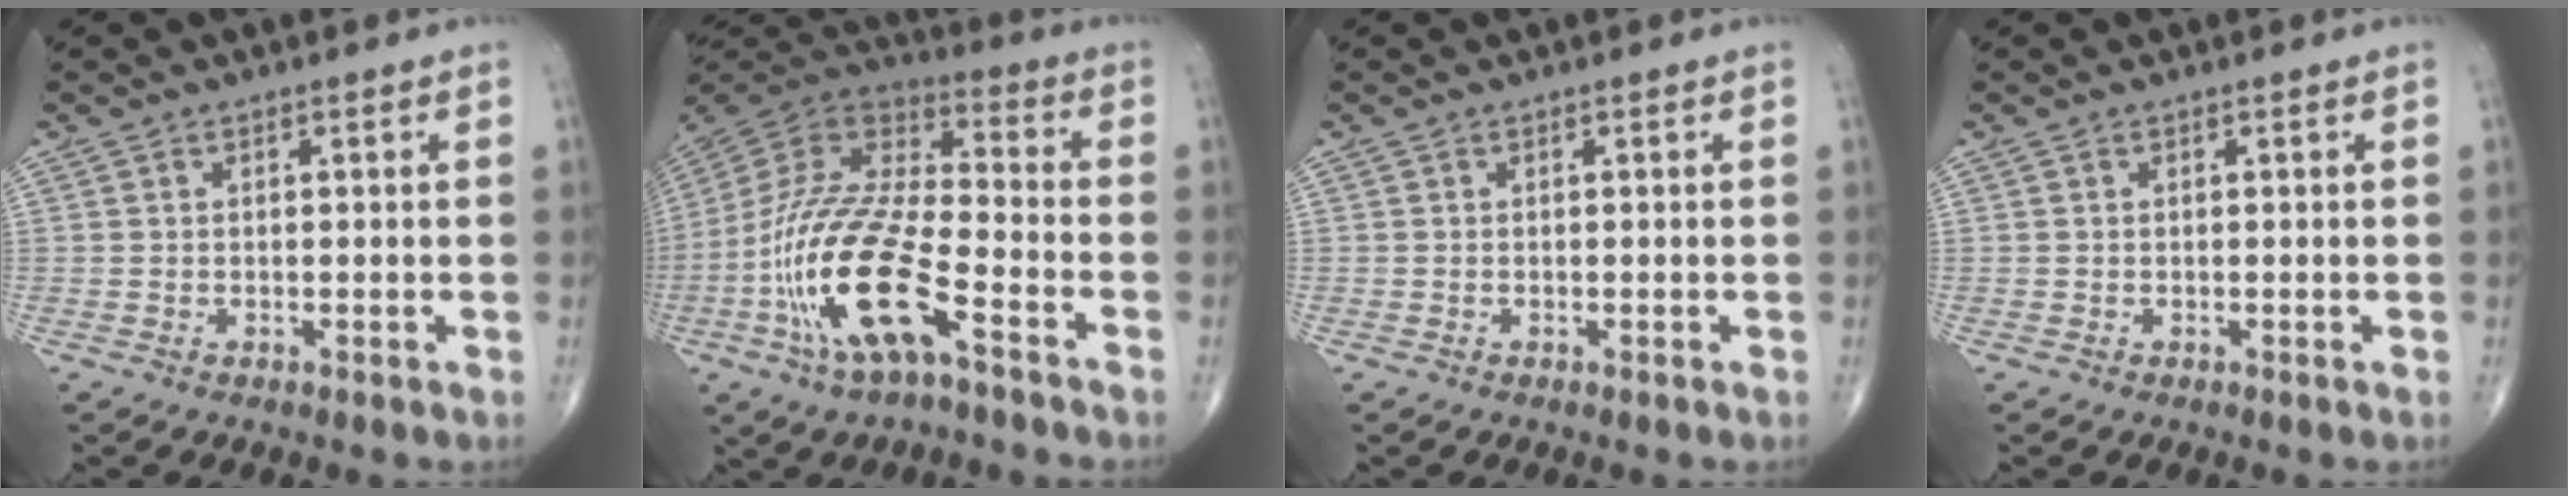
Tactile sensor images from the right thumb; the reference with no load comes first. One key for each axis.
{"total": 20.8, "fx": -8.7, "fy": 7.1, "fz": 17.5, "tx": -0.370, "ty": 0.040, "tz": -0.162}
{"total": 0.0}
{"total": 0.0}